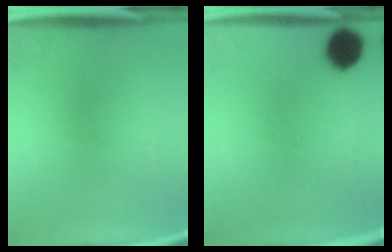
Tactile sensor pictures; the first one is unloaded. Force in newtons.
{"total": 7.4}